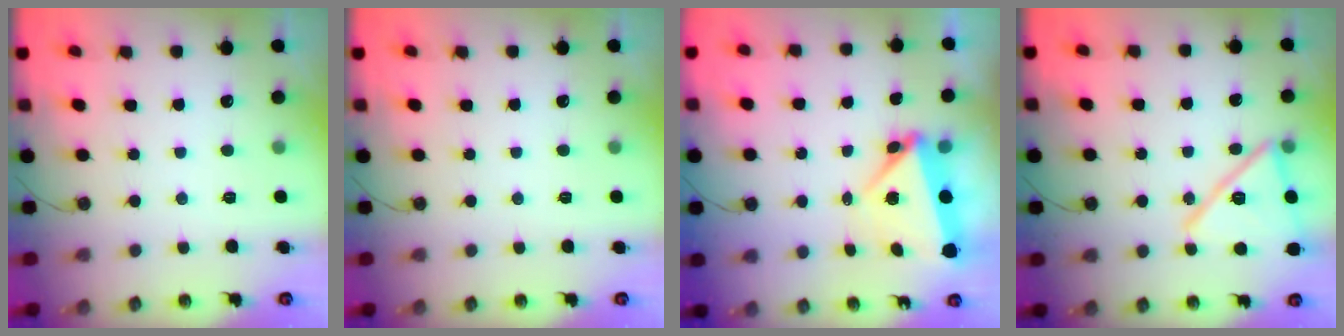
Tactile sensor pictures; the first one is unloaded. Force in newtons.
{"total": 1.5, "press": 0.8, "slide": 1.3}
{"total": 5.6, "press": 5.6, "slide": 0.2}
{"total": 17.4, "press": 17.4, "slide": 1.1}